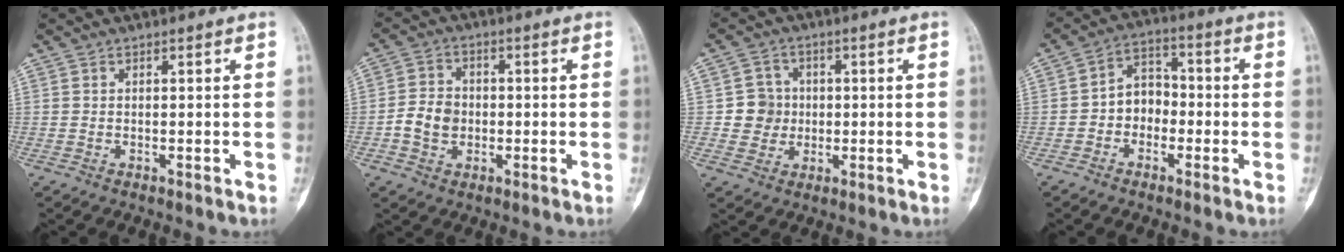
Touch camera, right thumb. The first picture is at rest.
{"total": 6.2, "force": [-1.2, 5.0, 3.4], "torque": [-0.049, 0.016, -0.027]}
{"total": 5.7, "force": [-0.1, 5.6, 1.0], "torque": [0.016, 0.011, -0.006]}
{"total": 6.5, "force": [-1.7, 5.1, 3.6], "torque": [-0.027, 0.031, -0.044]}